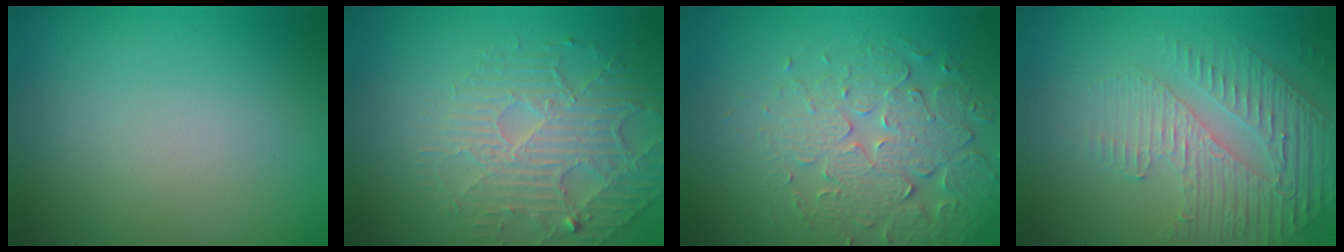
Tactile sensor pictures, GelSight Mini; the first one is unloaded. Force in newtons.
{"total": 4.7, "press": 3.5, "slide": 3.1}
{"total": 4.8, "press": 4.3, "slide": 2.2}
{"total": 4.8, "press": 3.1, "slide": 3.6}